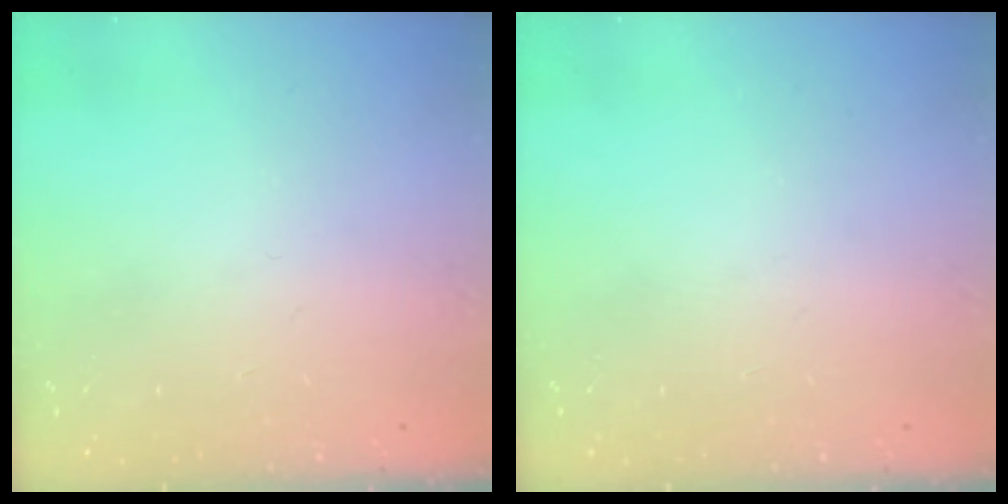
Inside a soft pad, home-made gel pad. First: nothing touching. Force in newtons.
{"total": 0.0}